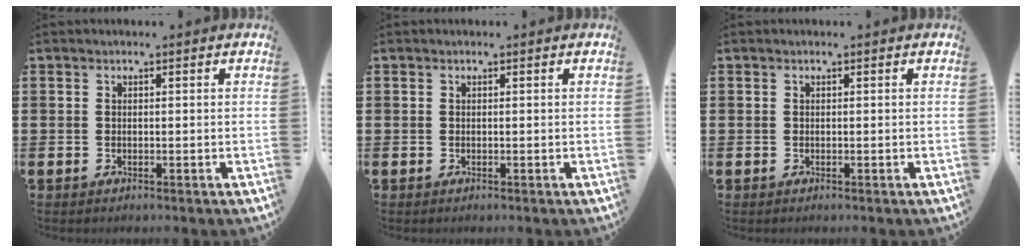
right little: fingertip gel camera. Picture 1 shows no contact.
{"total": 0.0}
{"total": 0.0}